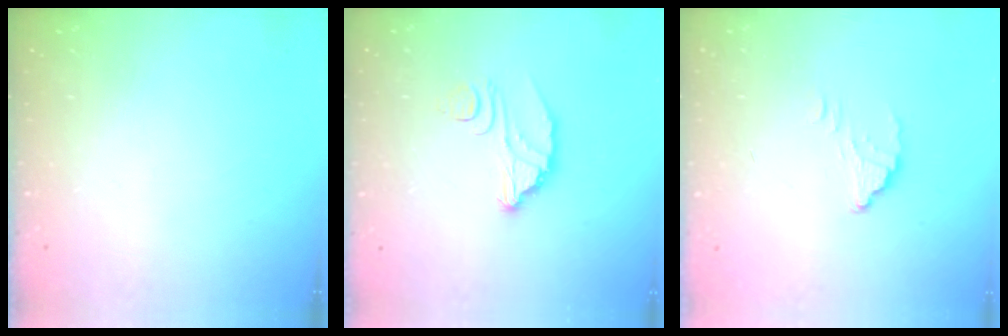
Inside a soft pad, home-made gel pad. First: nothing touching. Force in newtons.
{"total": 6.5, "press": 6.5, "slide": 0.4}
{"total": 2.2, "press": 2.2, "slide": 0.1}